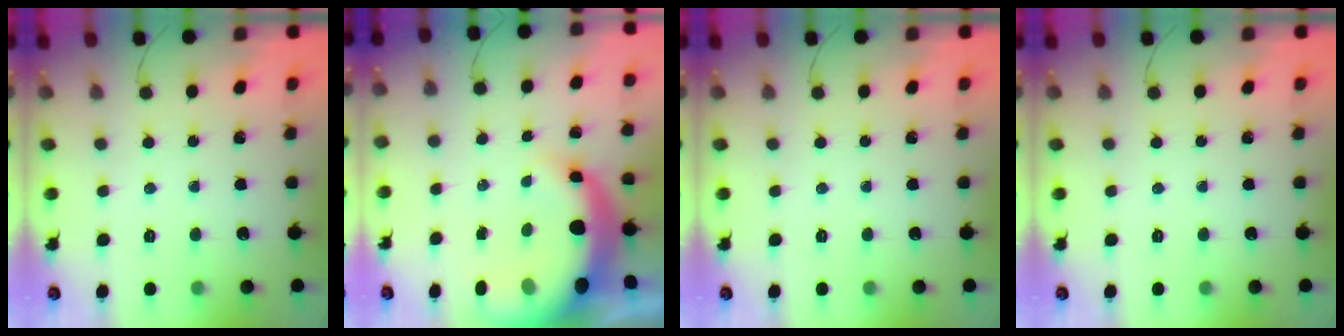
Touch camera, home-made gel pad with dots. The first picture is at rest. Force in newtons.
{"total": 13.3, "press": 12.9, "slide": 2.9}
{"total": 0.0}
{"total": 0.0}